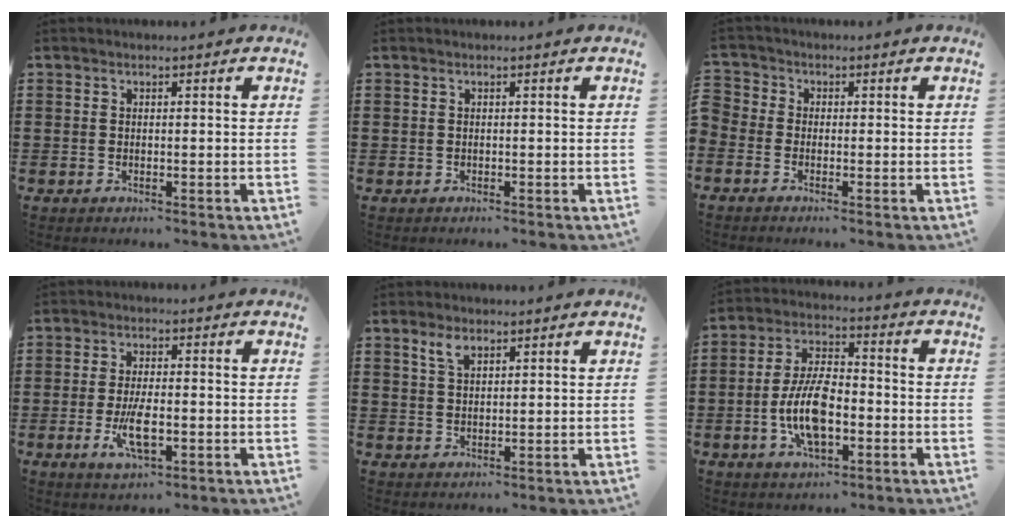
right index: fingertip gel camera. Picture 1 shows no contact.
{"total": 0.0}
{"total": 1.1, "force": [-0.9, 0.6, 0.2], "torque": [-0.007, 0.003, -0.019]}
{"total": 6.3, "force": [-1.8, 2.3, 5.6], "torque": [-0.119, -0.008, -0.034]}
{"total": 2.8, "force": [1.9, 1.2, 1.7], "torque": [-0.039, 0.004, 0.035]}
{"total": 10.2, "force": [-2.8, 4.7, 8.7], "torque": [-0.199, -0.003, -0.056]}